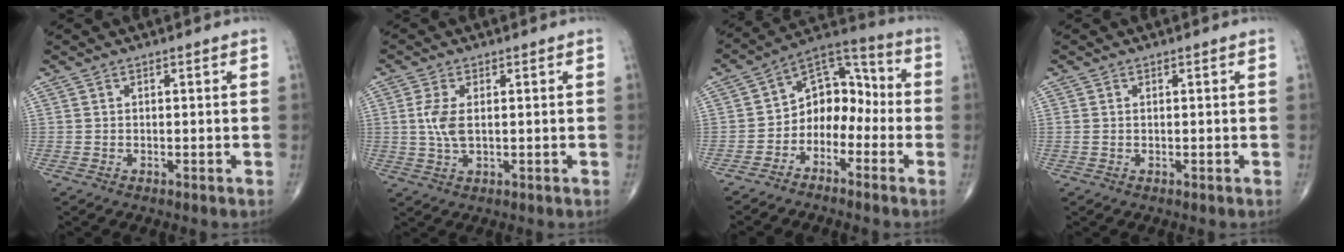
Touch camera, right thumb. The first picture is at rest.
{"total": 4.6, "force": [0.5, 2.1, 4.0], "torque": [-0.097, -0.006, 0.012]}
{"total": 10.1, "force": [-3.3, 7.5, 5.9], "torque": [-0.053, 0.071, -0.076]}
{"total": 0.7, "force": [0.0, 0.5, 0.5], "torque": [-0.018, 0.008, 0.006]}